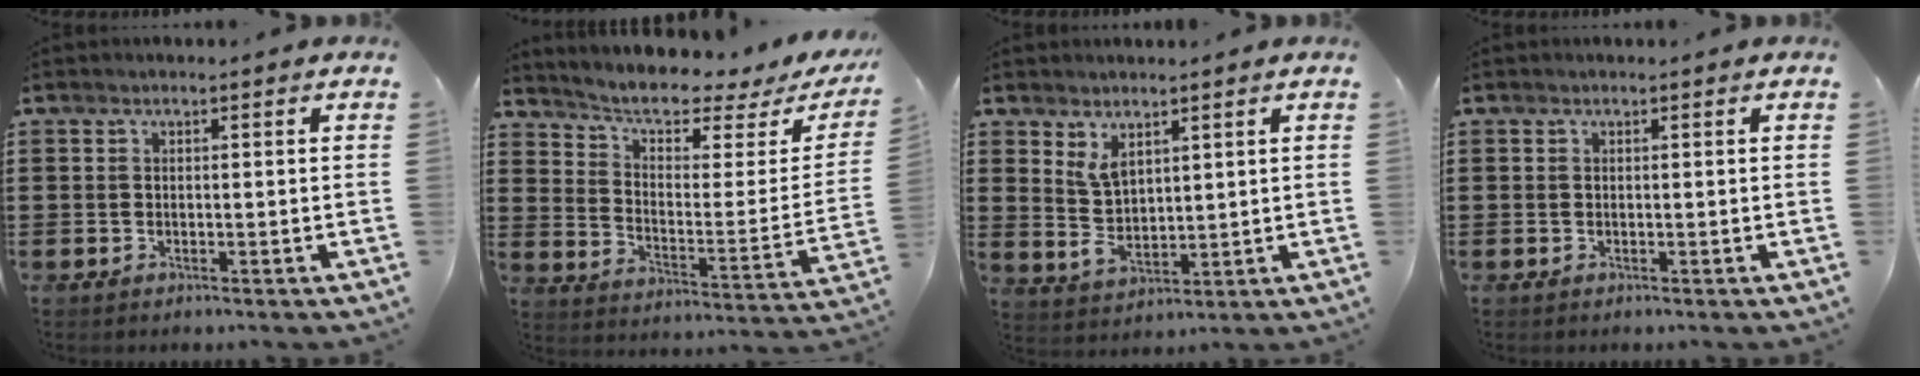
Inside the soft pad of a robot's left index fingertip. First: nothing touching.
{"total": 5.2, "force": [4.2, 1.3, 2.8], "torque": [-0.070, -0.032, 0.063]}
{"total": 4.5, "force": [2.7, 2.6, 2.6], "torque": [-0.052, -0.002, 0.048]}
{"total": 0.0}